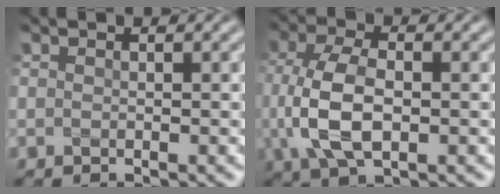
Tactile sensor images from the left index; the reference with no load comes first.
{"total": 6.5, "force": [-0.5, 3.4, 5.5], "torque": [-0.125, -0.004, -0.010]}